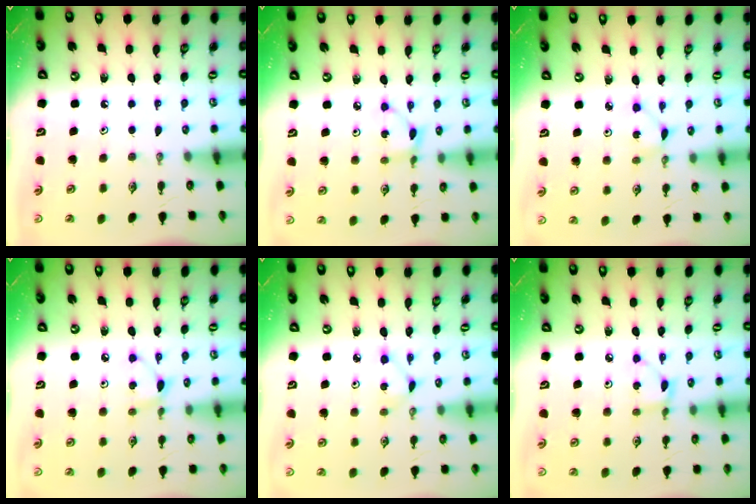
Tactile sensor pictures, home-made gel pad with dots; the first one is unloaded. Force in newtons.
{"total": 2.5, "press": 2.5, "slide": 0.1}
{"total": 1.7, "press": 1.7, "slide": 0.1}
{"total": 5.2, "press": 5.2, "slide": 0.6}
{"total": 2.8, "press": 2.7, "slide": 0.3}
{"total": 2.9, "press": 2.9, "slide": 0.2}